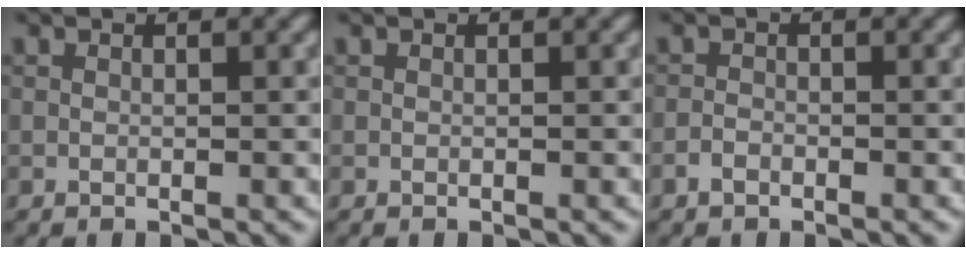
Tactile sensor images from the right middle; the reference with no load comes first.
{"total": 0.0}
{"total": 1.0, "force": [-0.7, 0.5, 0.5], "torque": [-0.007, 0.001, -0.016]}